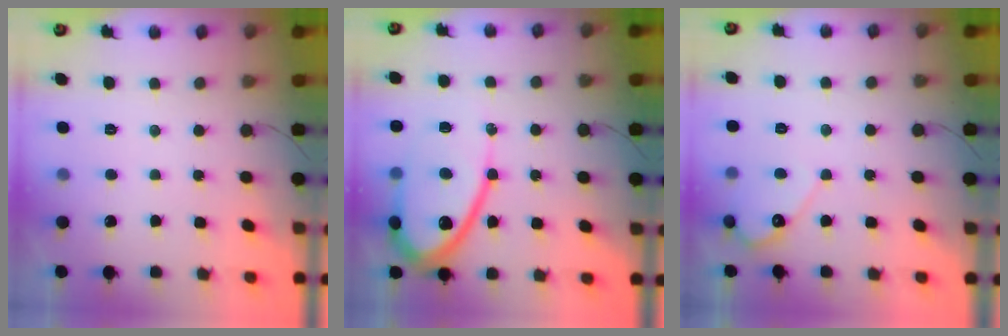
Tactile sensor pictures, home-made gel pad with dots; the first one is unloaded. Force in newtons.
{"total": 14.5, "press": 14.4, "slide": 1.4}
{"total": 5.3, "press": 5.3, "slide": 0.2}